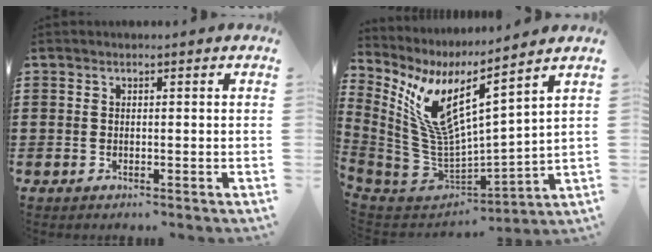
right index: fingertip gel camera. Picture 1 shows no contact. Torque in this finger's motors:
{"motor_torque": [0.43, 0.59, 0.75, 0.21]}